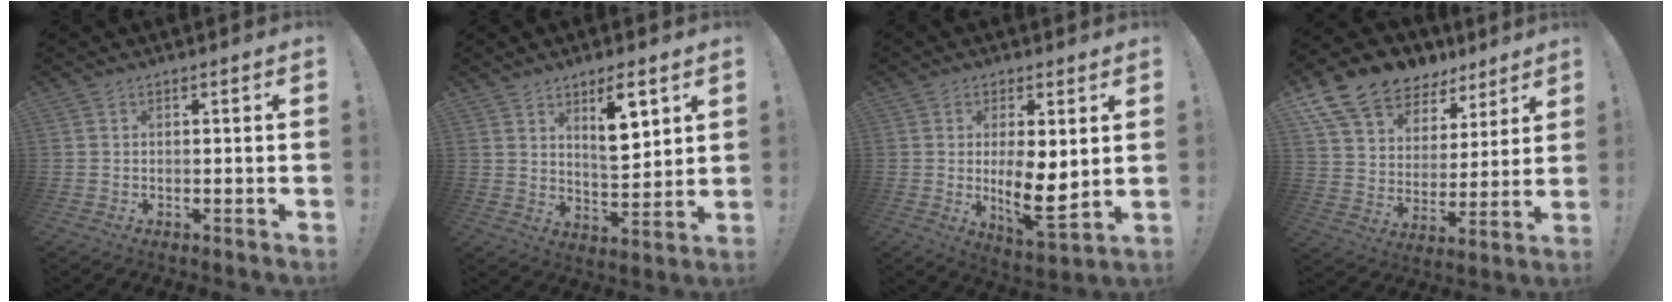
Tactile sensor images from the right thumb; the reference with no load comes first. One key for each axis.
{"total": 10.1, "fx": 5.9, "fy": 4.0, "fz": 7.2, "tx": -0.089, "ty": -0.034, "tz": 0.099}
{"total": 11.0, "fx": -0.1, "fy": 4.4, "fz": 10.1, "tx": -0.164, "ty": -0.024, "tz": -0.001}
{"total": 13.7, "fx": 9.9, "fy": 8.5, "fz": 4.3, "tx": -0.082, "ty": -0.072, "tz": 0.187}